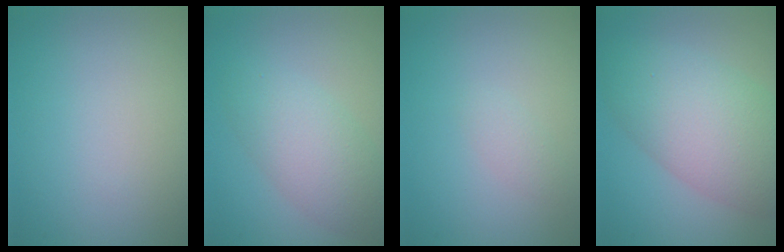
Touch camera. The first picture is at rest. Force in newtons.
{"total": 4.6, "press": 4.6, "slide": 0.0}
{"total": 1.0, "press": 1.0, "slide": 0.1}
{"total": 8.1, "press": 8.1, "slide": 0.4}